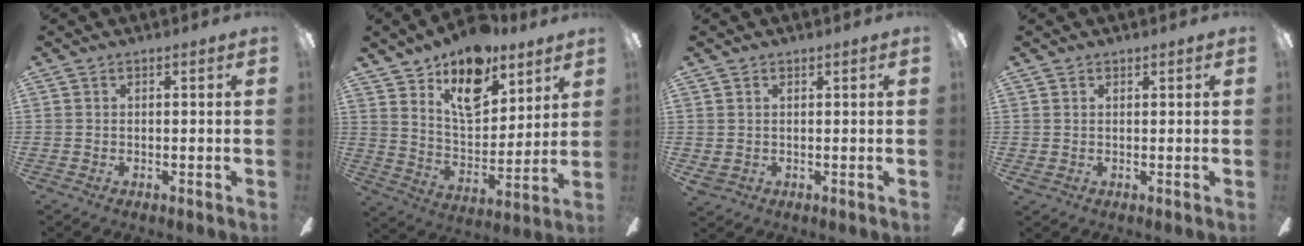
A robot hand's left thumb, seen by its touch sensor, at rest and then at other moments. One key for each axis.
{"total": 16.2, "fx": 11.4, "fy": 8.0, "fz": 8.2, "tx": -0.130, "ty": -0.061, "tz": 0.202}
{"total": 2.0, "fx": 1.1, "fy": 1.7, "fz": 0.3, "tx": -0.008, "ty": -0.002, "tz": 0.021}
{"total": 1.2, "fx": 0.9, "fy": 0.8, "fz": 0.1, "tx": -0.003, "ty": 0.003, "tz": 0.016}